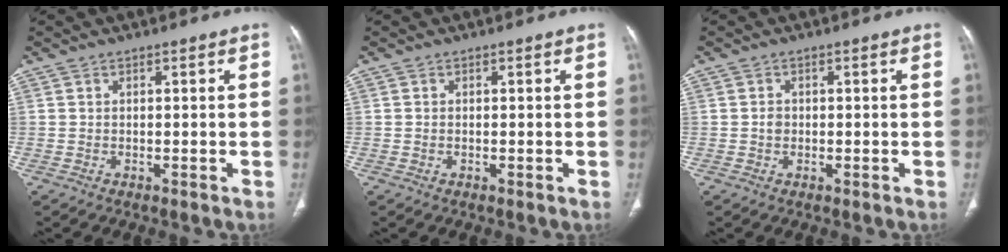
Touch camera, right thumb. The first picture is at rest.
{"total": 0.0}
{"total": 1.3, "force": [-0.1, 1.1, 0.7], "torque": [-0.009, 0.004, -0.003]}